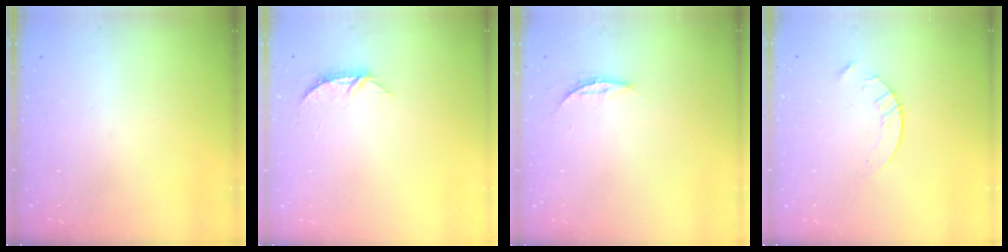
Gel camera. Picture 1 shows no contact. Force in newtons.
{"total": 5.7, "press": 5.6, "slide": 0.4}
{"total": 3.8, "press": 3.8, "slide": 0.3}
{"total": 3.8, "press": 3.7, "slide": 0.5}